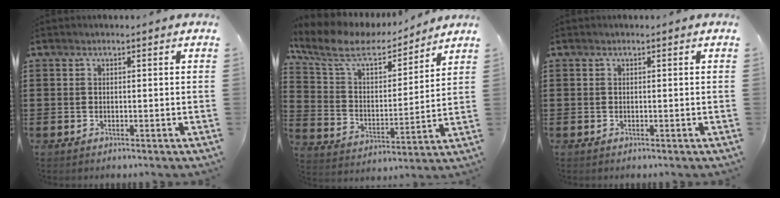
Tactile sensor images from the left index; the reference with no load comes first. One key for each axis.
{"total": 9.2, "fx": 7.6, "fy": 3.1, "fz": 4.2, "tx": -0.118, "ty": -0.041, "tz": 0.129}
{"total": 0.0}